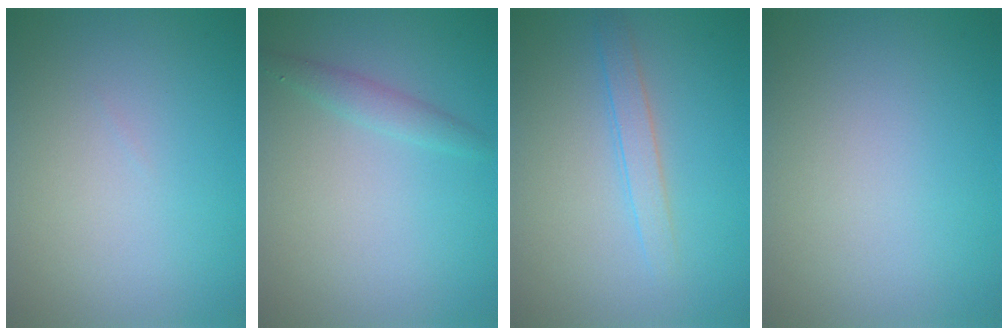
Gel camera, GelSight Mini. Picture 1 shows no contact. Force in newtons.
{"total": 1.5, "press": 1.5, "slide": 0.1}
{"total": 1.7, "press": 1.7, "slide": 0.1}
{"total": 0.0}